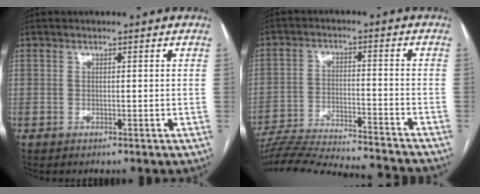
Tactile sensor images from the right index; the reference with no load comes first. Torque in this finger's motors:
{"motor_torque": [-1.12, -0.59, -1.05, -0.21]}